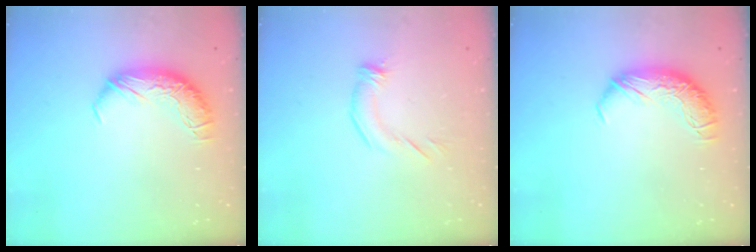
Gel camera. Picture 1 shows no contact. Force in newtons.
{"total": 2.8, "press": 2.7, "slide": 0.8}
{"total": 0.0}